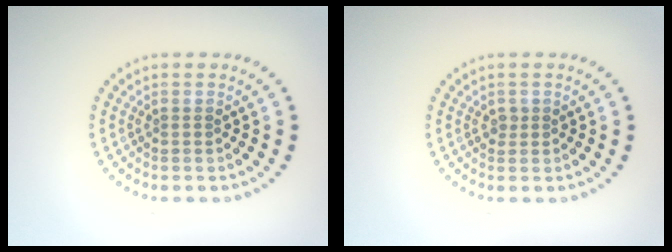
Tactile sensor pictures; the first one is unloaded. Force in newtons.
{"total": 0.8, "press": 0.7, "slide": 0.2}